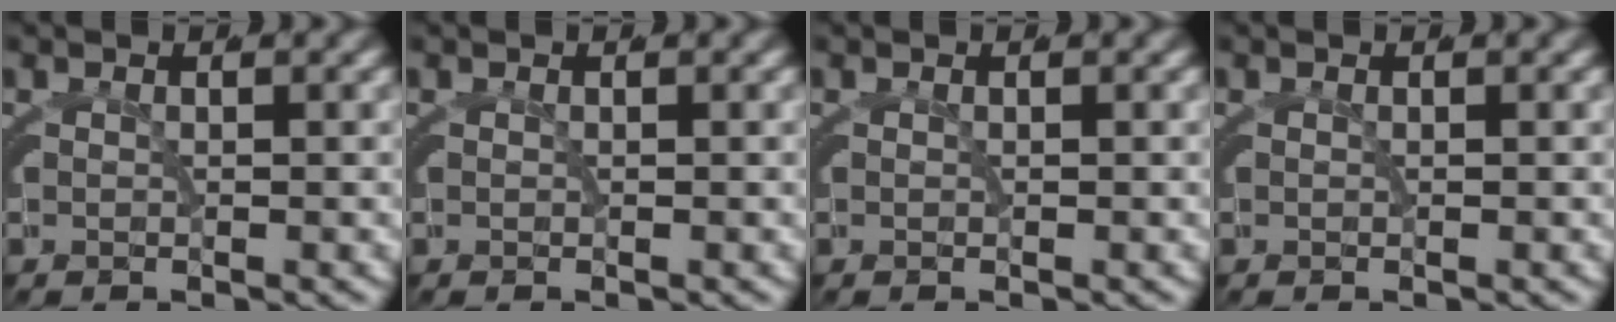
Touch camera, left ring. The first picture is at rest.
{"total": 0.0}
{"total": 0.0}
{"total": 0.0}